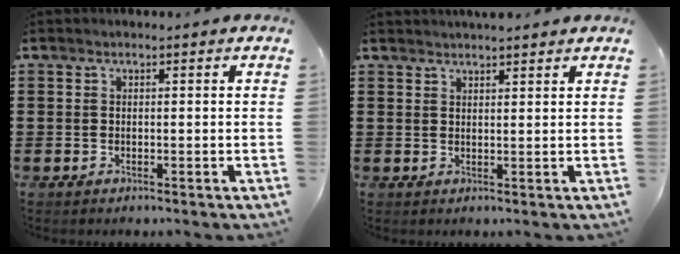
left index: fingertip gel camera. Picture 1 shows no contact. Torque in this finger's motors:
{"motor_torque": [0.75, -0.10, 0.26, 0.08]}